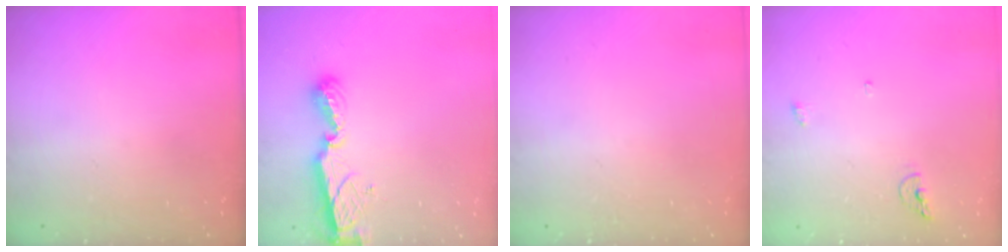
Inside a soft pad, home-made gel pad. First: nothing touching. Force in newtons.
{"total": 8.4, "press": 8.4, "slide": 0.8}
{"total": 0.0}
{"total": 5.7, "press": 5.6, "slide": 1.2}